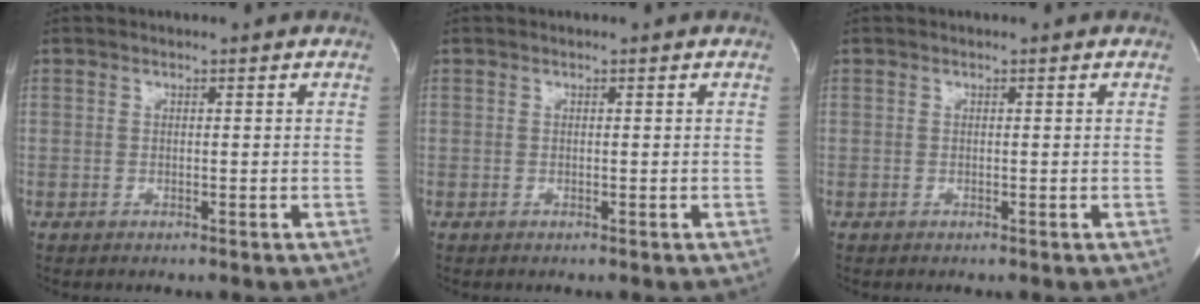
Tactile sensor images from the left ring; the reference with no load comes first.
{"total": 0.0}
{"total": 0.0}